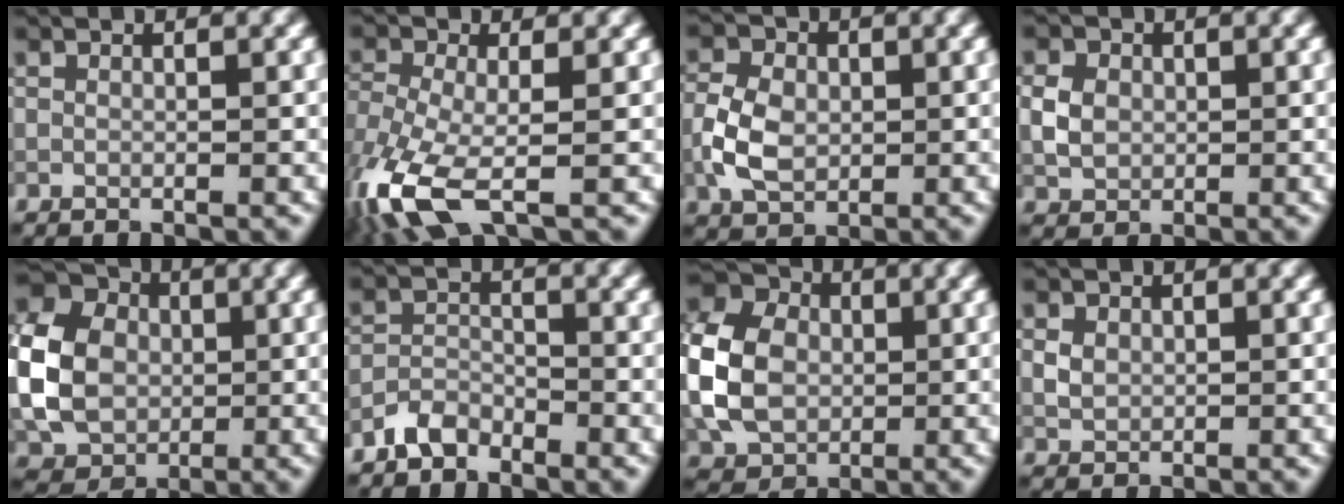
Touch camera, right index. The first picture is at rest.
{"total": 7.3, "force": [-3.4, 3.3, 5.5], "torque": [-0.137, -0.012, -0.079]}
{"total": 5.1, "force": [-0.7, 3.7, 3.4], "torque": [-0.074, 0.004, -0.018]}
{"total": 2.8, "force": [0.1, 2.3, 1.5], "torque": [-0.032, 0.001, -0.001]}
{"total": 9.4, "force": [-0.4, 7.6, 5.5], "torque": [-0.135, 0.012, -0.018]}
{"total": 2.5, "force": [-2.1, 1.2, 0.8], "torque": [-0.011, 0.010, -0.046]}
{"total": 10.2, "force": [-0.6, 7.9, 6.5], "torque": [-0.169, 0.012, -0.027]}
{"total": 1.6, "force": [0.3, 1.3, 0.8], "torque": [-0.017, -0.001, 0.007]}